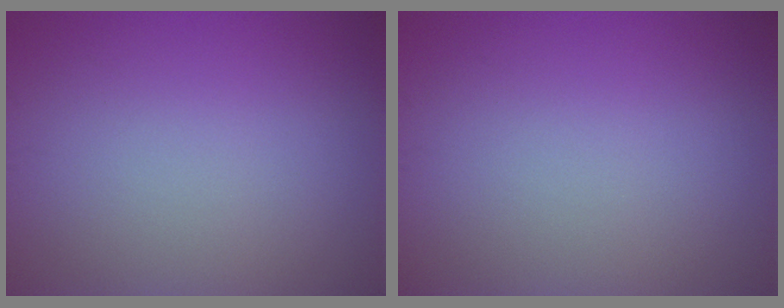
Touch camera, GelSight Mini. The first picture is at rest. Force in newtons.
{"total": 0.0}